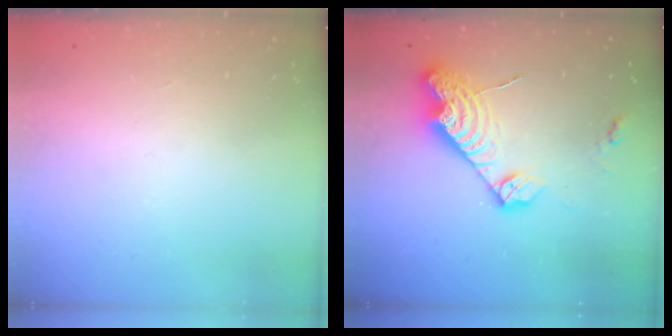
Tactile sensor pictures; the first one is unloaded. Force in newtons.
{"total": 14.7, "press": 14.6, "slide": 1.2}